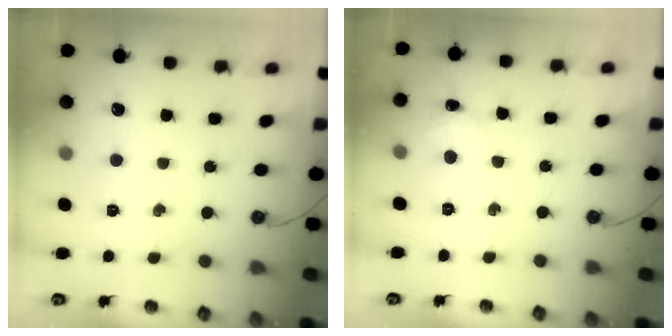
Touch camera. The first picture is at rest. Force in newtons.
{"total": 2.0, "press": 1.9, "slide": 0.4}